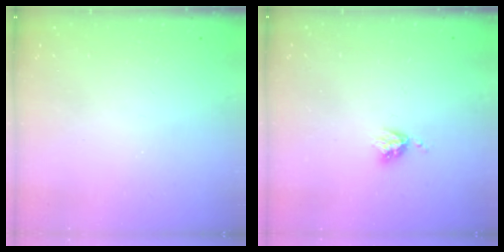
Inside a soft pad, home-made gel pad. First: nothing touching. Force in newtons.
{"total": 3.3, "press": 3.3, "slide": 0.4}